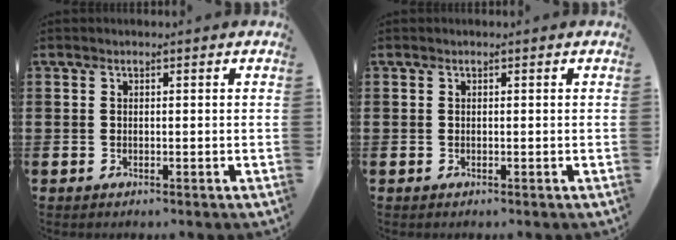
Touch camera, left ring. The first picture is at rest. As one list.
[{"total": 0.0}]